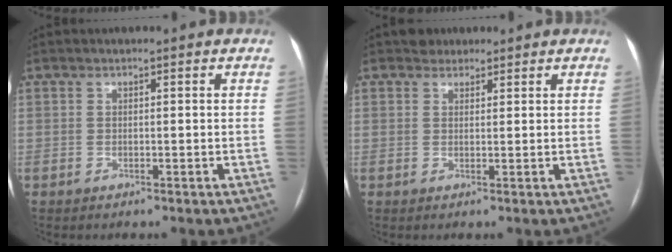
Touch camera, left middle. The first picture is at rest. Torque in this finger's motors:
{"motor_torque": [0.07, -0.17, -0.01, 0.00]}